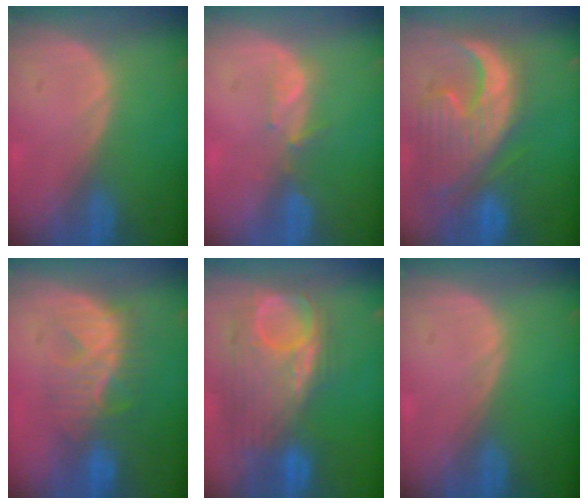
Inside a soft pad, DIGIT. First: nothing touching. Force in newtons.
{"total": 2.3, "press": 2.1, "slide": 0.8}
{"total": 13.6, "press": 11.5, "slide": 7.2}
{"total": 8.0, "press": 7.9, "slide": 1.1}
{"total": 11.3, "press": 10.5, "slide": 4.3}
{"total": 0.0}